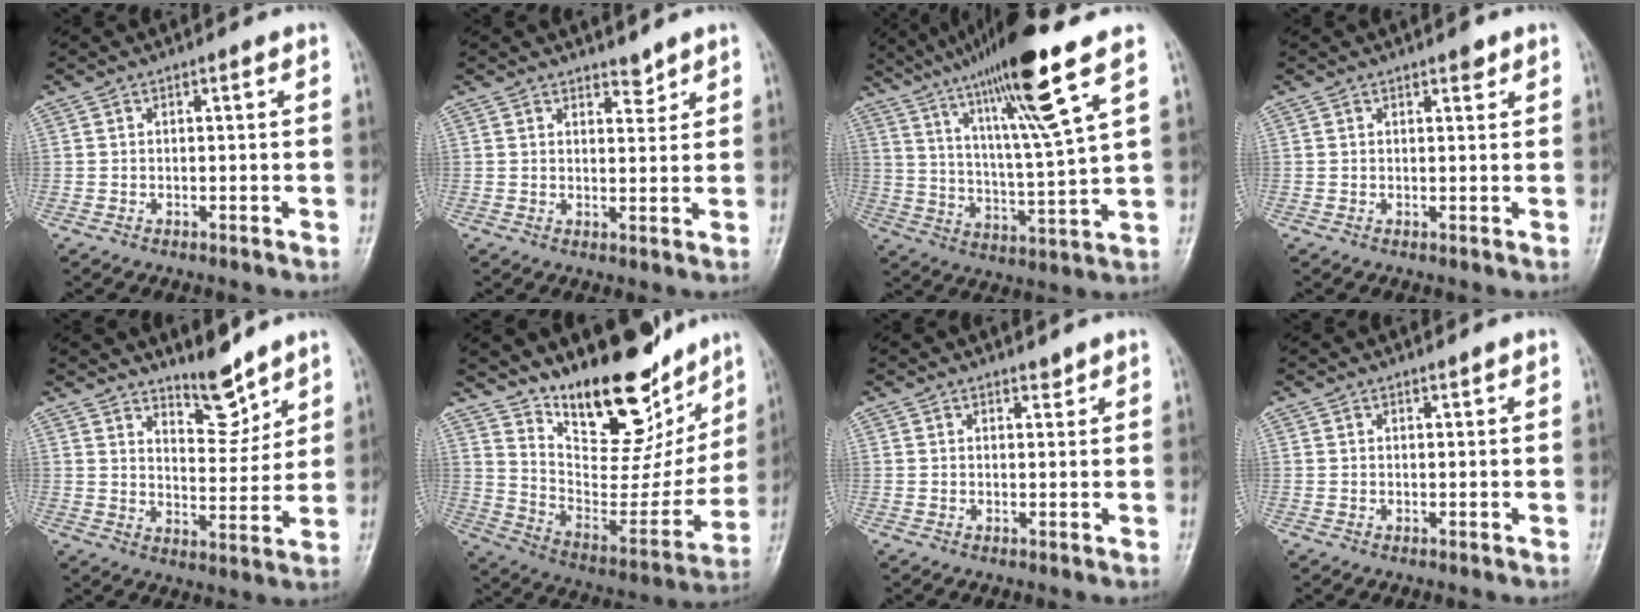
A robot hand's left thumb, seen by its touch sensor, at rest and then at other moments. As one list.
[{"total": 2.6, "force": [2.3, 1.1, 0.8], "torque": [0.003, -0.018, 0.034]}, {"total": 19.1, "force": [11.4, 0.5, 15.3], "torque": [-0.255, -0.043, 0.195]}, {"total": 1.7, "force": [1.2, 0.7, 0.9], "torque": [-0.006, -0.006, 0.014]}, {"total": 8.2, "force": [6.6, 2.8, 3.9], "torque": [-0.038, -0.061, 0.113]}, {"total": 24.6, "force": [17.8, 10.0, 13.8], "torque": [-0.159, -0.100, 0.286]}, {"total": 1.4, "force": [1.2, 0.5, 0.4], "torque": [0.002, -0.011, 0.017]}, {"total": 0.7, "force": [0.6, 0.1, 0.2], "torque": [-0.006, -0.006, 0.010]}]